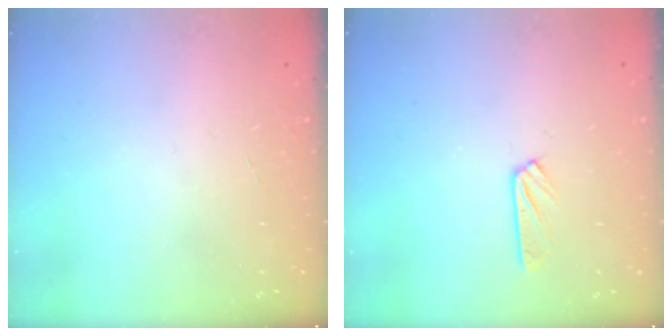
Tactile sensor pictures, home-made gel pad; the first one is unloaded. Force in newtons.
{"total": 4.0, "press": 4.0, "slide": 0.4}